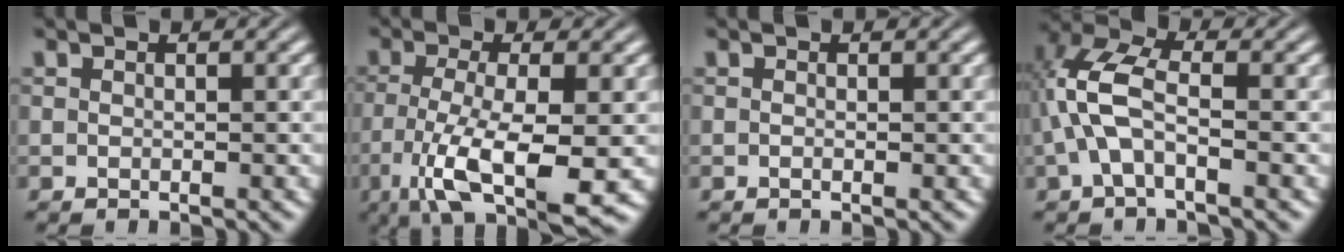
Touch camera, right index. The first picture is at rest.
{"total": 9.5, "force": [-4.0, 3.9, 7.7], "torque": [-0.154, -0.054, -0.038]}
{"total": 0.0}
{"total": 4.4, "force": [0.6, 1.9, 3.9], "torque": [-0.101, -0.010, 0.018]}